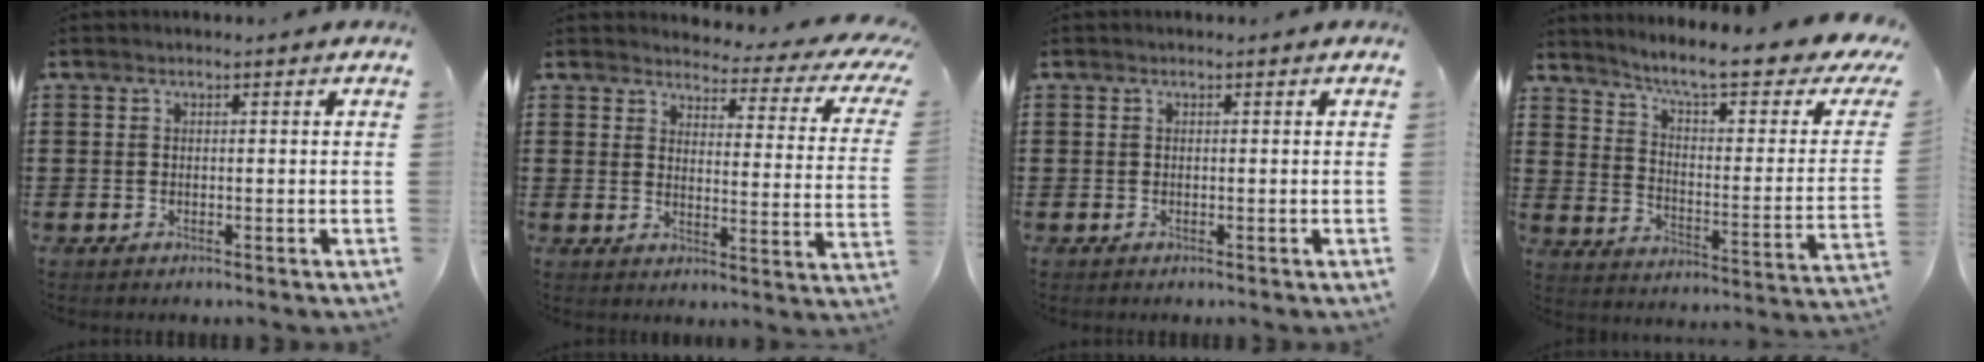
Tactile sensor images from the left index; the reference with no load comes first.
{"total": 3.8, "force": [3.3, 0.7, 1.7], "torque": [-0.039, -0.032, 0.049]}
{"total": 0.0}
{"total": 8.2, "force": [6.0, 0.6, 5.5], "torque": [-0.113, -0.049, 0.091]}